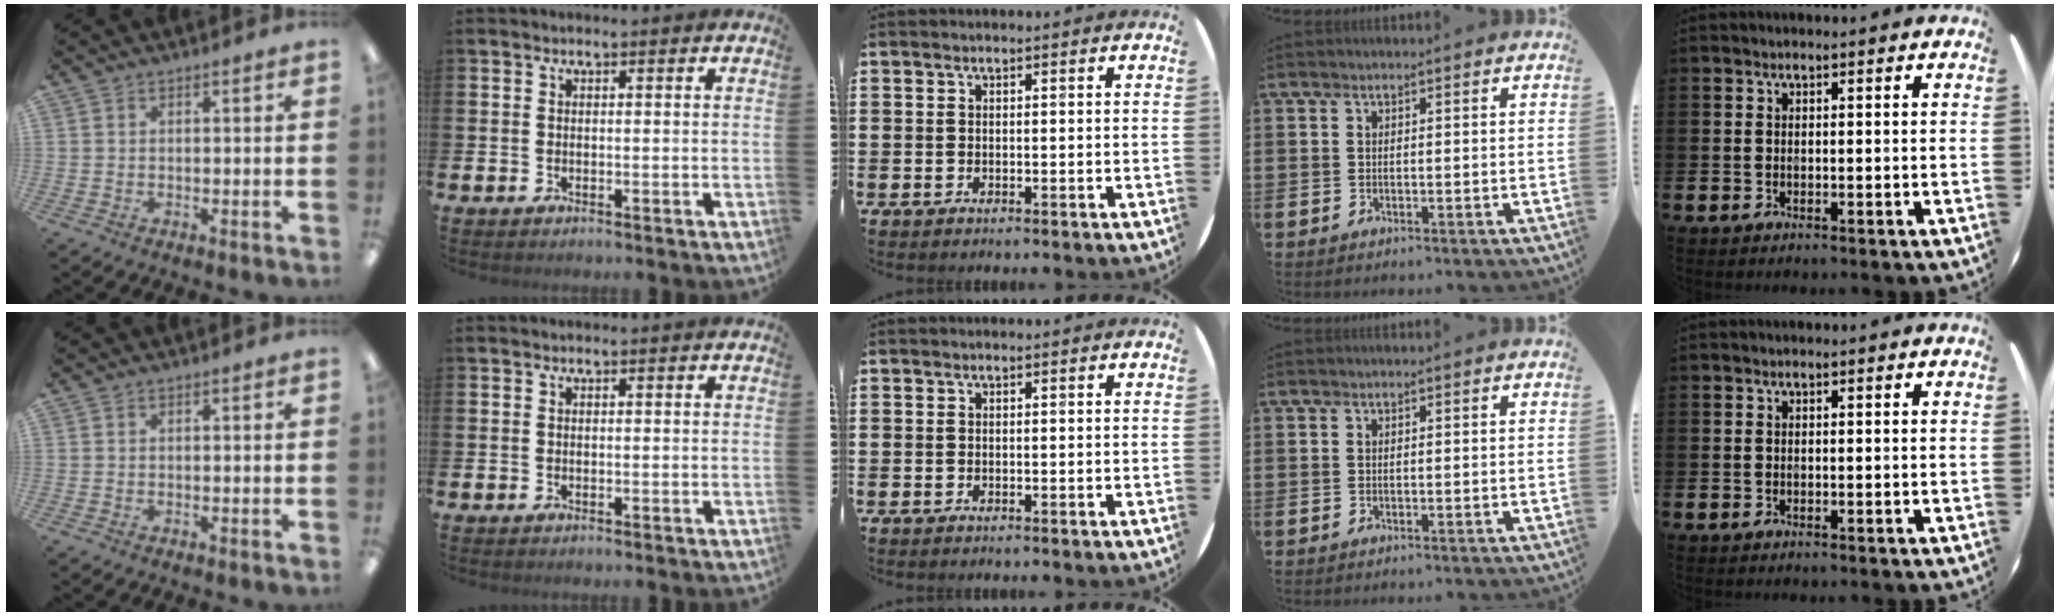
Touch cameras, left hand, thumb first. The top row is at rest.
{}